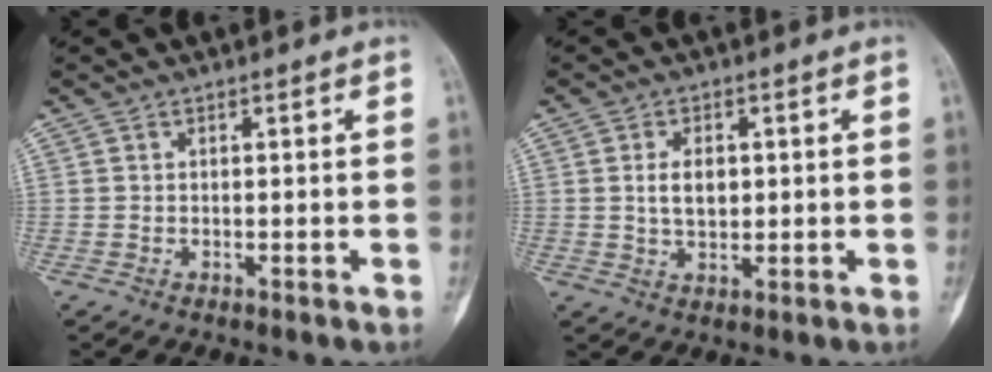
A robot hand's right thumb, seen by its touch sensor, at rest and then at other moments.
{"total": 4.8, "force": [0.7, 3.0, 3.6], "torque": [-0.053, -0.003, 0.014]}